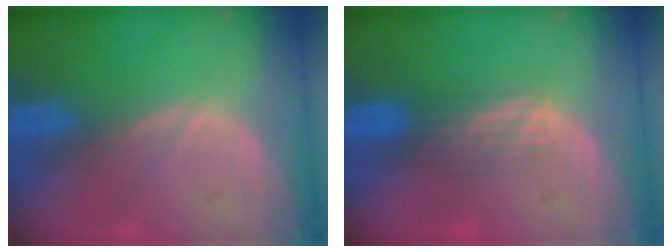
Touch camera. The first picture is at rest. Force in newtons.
{"total": 2.9, "press": 2.9, "slide": 0.2}